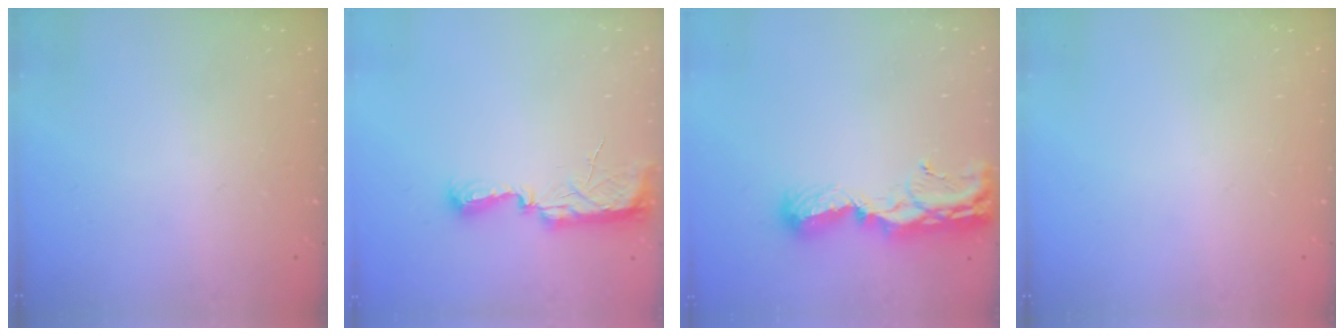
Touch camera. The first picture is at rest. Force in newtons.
{"total": 8.1, "press": 8.0, "slide": 1.2}
{"total": 10.1, "press": 10.0, "slide": 0.8}
{"total": 0.0}